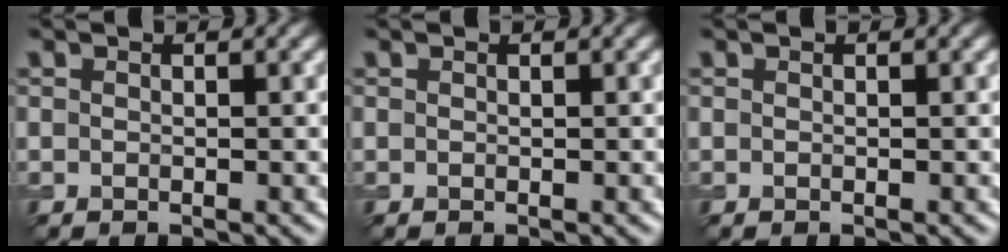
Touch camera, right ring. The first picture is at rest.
{"total": 0.0}
{"total": 0.0}